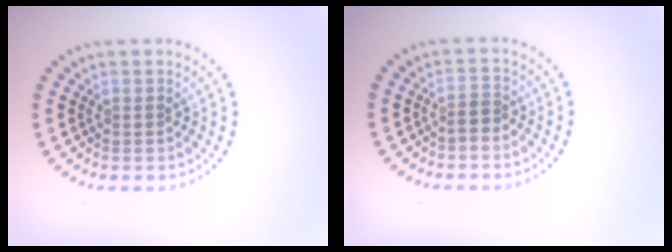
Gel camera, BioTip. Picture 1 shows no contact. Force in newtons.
{"total": 0.9, "press": 0.7, "slide": 0.6}